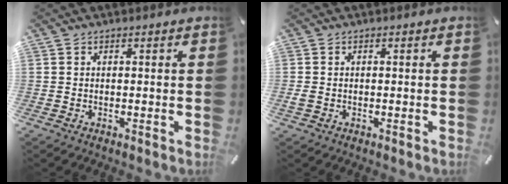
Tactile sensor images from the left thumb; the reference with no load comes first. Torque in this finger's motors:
{"motor_torque": [0.44, 0.43, 0.39, 0.30, -0.03]}